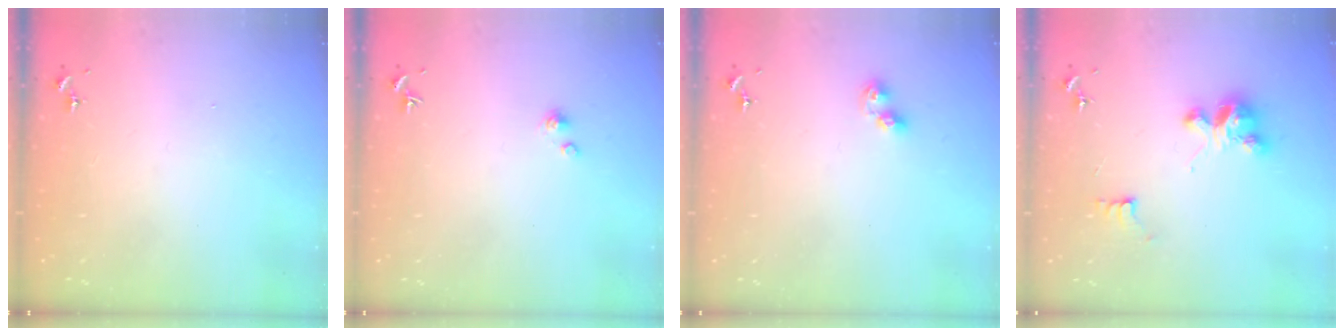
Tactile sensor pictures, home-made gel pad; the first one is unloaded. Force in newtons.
{"total": 2.1, "press": 2.1, "slide": 0.2}
{"total": 5.4, "press": 5.4, "slide": 0.5}
{"total": 9.2, "press": 9.2, "slide": 0.3}